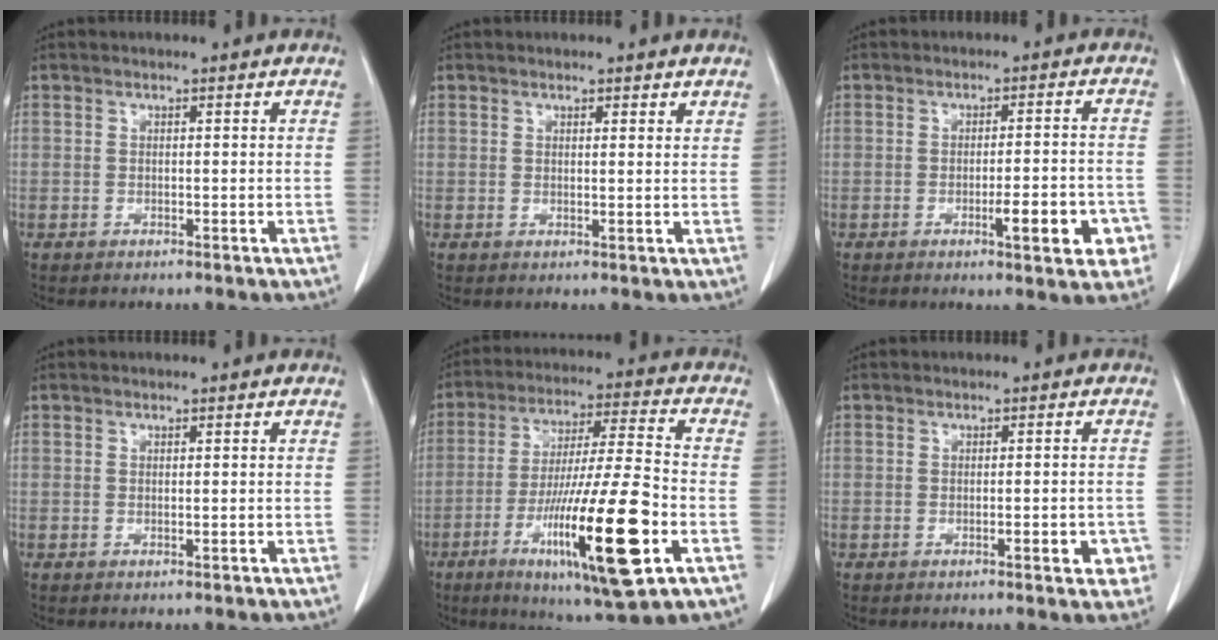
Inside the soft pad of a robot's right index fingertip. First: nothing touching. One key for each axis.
{"total": 1.9, "fx": 1.6, "fy": 0.5, "fz": 0.9, "tx": -0.015, "ty": -0.003, "tz": 0.022}
{"total": 7.5, "fx": -2.9, "fy": 1.4, "fz": 6.8, "tx": -0.085, "ty": 0.003, "tz": -0.033}
{"total": 0.0}
{"total": 20.6, "fx": -7.3, "fy": 1.3, "fz": 19.2, "tx": -0.341, "ty": -0.031, "tz": -0.121}
{"total": 3.4, "fx": -1.2, "fy": 1.0, "fz": 3.0, "tx": -0.037, "ty": 0.000, "tz": -0.013}